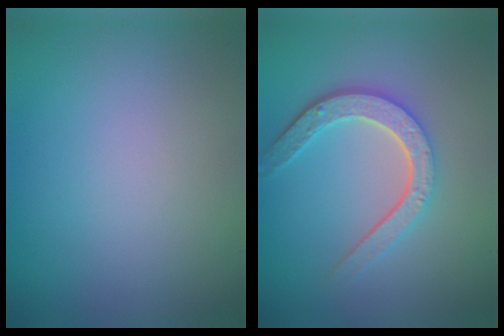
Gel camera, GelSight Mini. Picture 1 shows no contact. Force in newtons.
{"total": 4.7, "press": 3.6, "slide": 3.1}